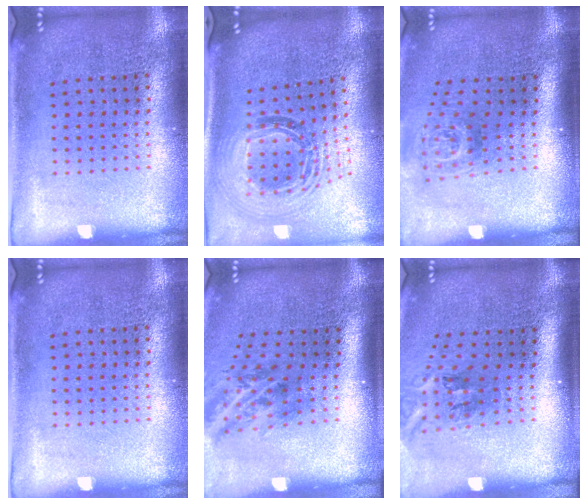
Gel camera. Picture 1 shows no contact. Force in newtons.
{"total": 1.6, "press": 1.4, "slide": 0.8}
{"total": 1.8, "press": 1.2, "slide": 1.3}
{"total": 0.0}
{"total": 2.0, "press": 1.3, "slide": 1.5}
{"total": 2.1, "press": 1.3, "slide": 1.6}